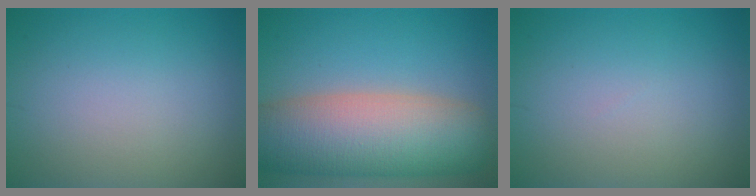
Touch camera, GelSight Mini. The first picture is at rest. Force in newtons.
{"total": 12.3, "press": 12.2, "slide": 0.9}
{"total": 0.0}